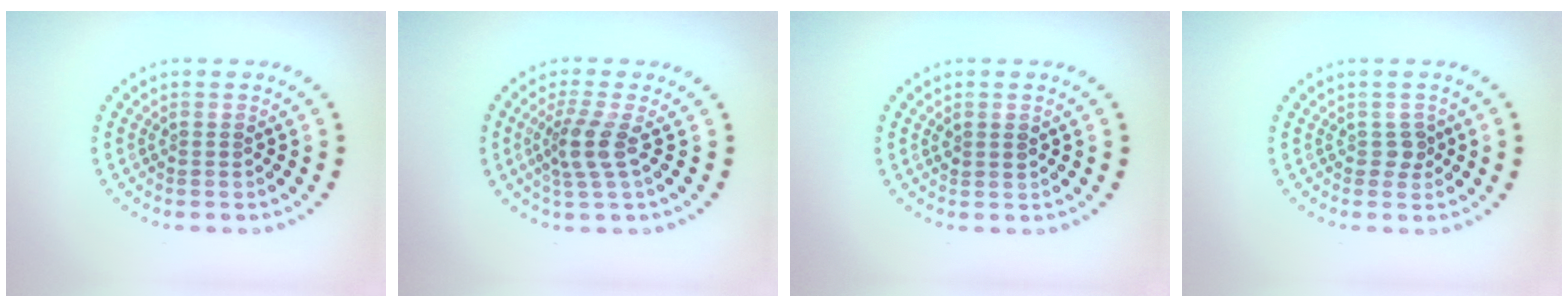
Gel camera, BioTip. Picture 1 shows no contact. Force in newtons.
{"total": 2.6, "press": 2.0, "slide": 1.8}
{"total": 1.0, "press": 0.9, "slide": 0.4}
{"total": 1.2, "press": 1.0, "slide": 0.6}